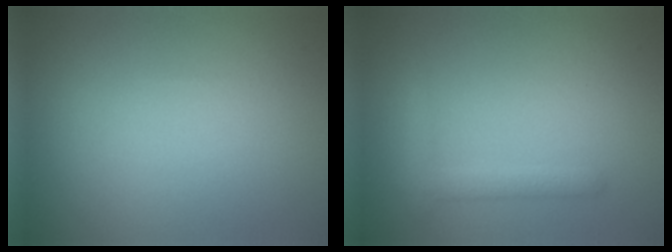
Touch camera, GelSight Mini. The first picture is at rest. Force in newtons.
{"total": 1.8, "press": 1.8, "slide": 0.1}